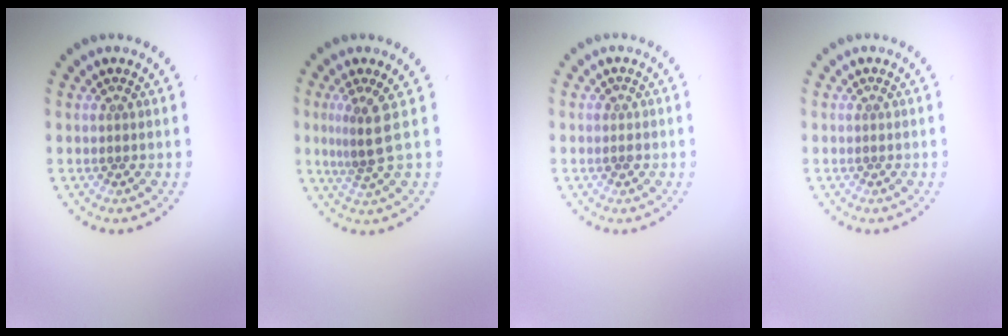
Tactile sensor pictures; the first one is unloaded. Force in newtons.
{"total": 2.8, "press": 1.8, "slide": 2.1}
{"total": 0.7, "press": 0.7, "slide": 0.1}
{"total": 0.0}